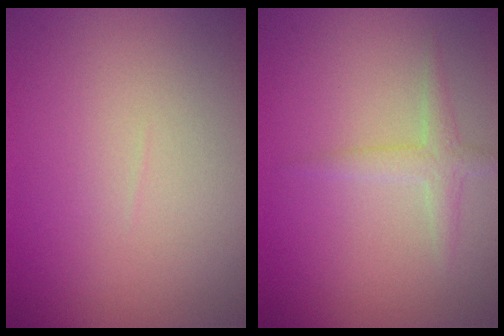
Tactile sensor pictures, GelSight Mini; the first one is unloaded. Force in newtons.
{"total": 1.7, "press": 1.7, "slide": 0.0}